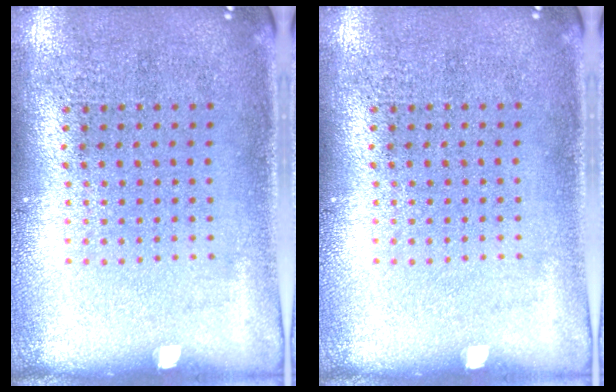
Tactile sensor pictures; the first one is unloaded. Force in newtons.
{"total": 0.0}